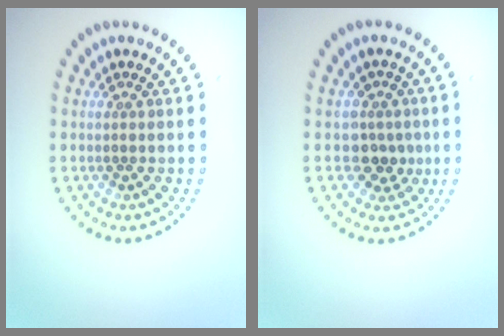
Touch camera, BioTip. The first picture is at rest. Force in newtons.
{"total": 2.6, "press": 2.0, "slide": 1.7}